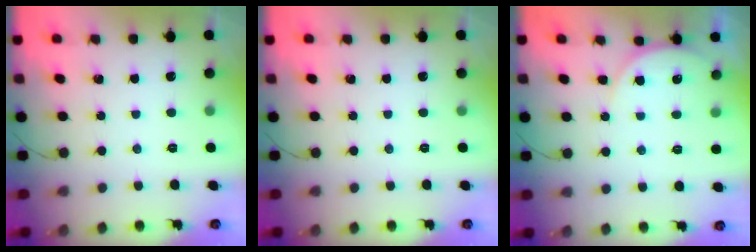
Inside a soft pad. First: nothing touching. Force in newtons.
{"total": 0.0}
{"total": 5.5, "press": 5.5, "slide": 0.3}